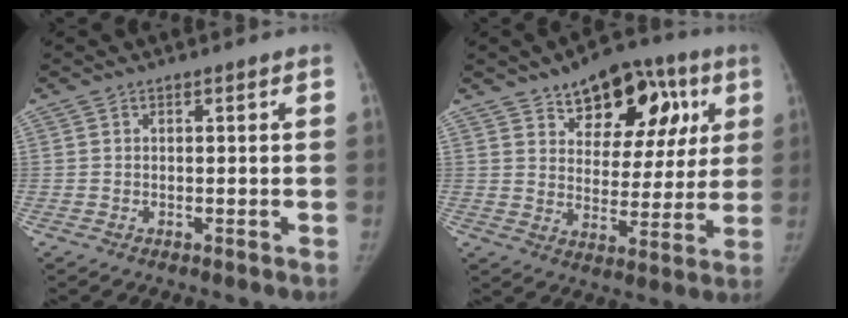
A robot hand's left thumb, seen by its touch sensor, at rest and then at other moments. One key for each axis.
{"total": 18.0, "fx": 9.0, "fy": 10.7, "fz": 11.4, "tx": -0.097, "ty": -0.016, "tz": 0.127}